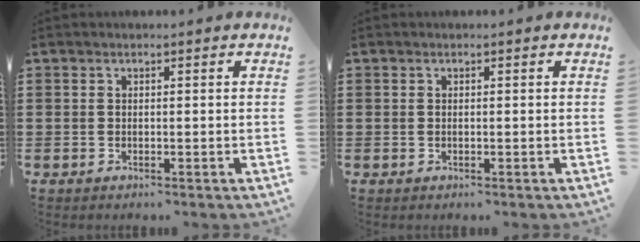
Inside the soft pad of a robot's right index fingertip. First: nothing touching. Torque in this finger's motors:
{"motor_torque": [-0.20, 1.94, -0.07, 0.01]}